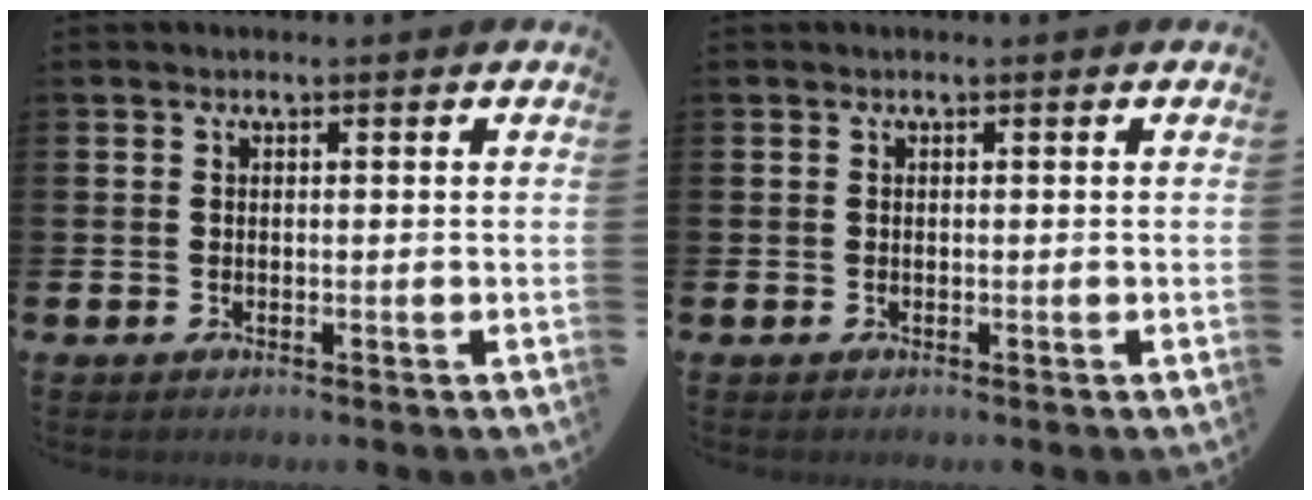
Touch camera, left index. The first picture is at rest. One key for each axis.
{"total": 0.0}